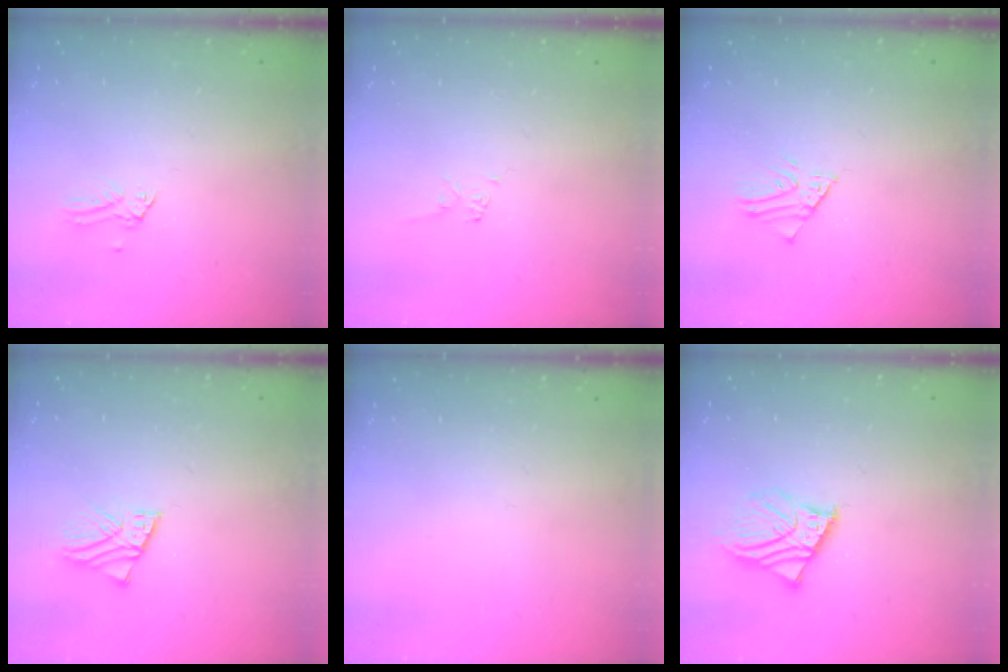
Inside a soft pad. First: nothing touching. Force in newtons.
{"total": 3.5, "press": 3.5, "slide": 0.0}
{"total": 1.3, "press": 1.3, "slide": 0.1}
{"total": 2.3, "press": 2.3, "slide": 0.2}
{"total": 0.0}
{"total": 8.6, "press": 8.5, "slide": 1.3}